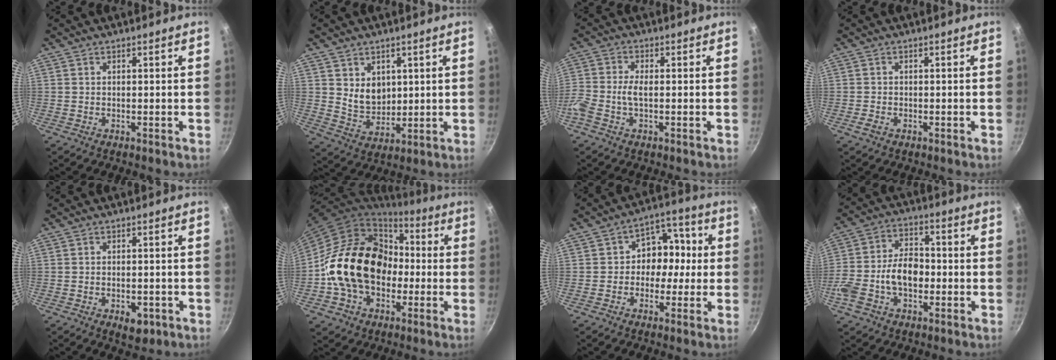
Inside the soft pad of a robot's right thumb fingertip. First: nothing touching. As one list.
[{"total": 6.7, "force": [2.1, 5.2, 3.7], "torque": [-0.044, -0.023, 0.048]}, {"total": 5.4, "force": [-1.2, 2.7, 4.5], "torque": [-0.115, 0.015, -0.035]}, {"total": 1.5, "force": [-0.8, 0.9, 0.9], "torque": [-0.020, 0.009, -0.015]}, {"total": 4.7, "force": [-2.0, 2.6, 3.3], "torque": [-0.033, 0.010, -0.019]}, {"total": 21.4, "force": [-1.4, 16.3, 13.7], "torque": [-0.217, 0.056, -0.022]}, {"total": 9.5, "force": [-0.5, 7.8, 5.5], "torque": [-0.017, 0.034, -0.022]}, {"total": 12.4, "force": [-2.8, 8.0, 9.1], "torque": [-0.145, 0.040, -0.060]}]